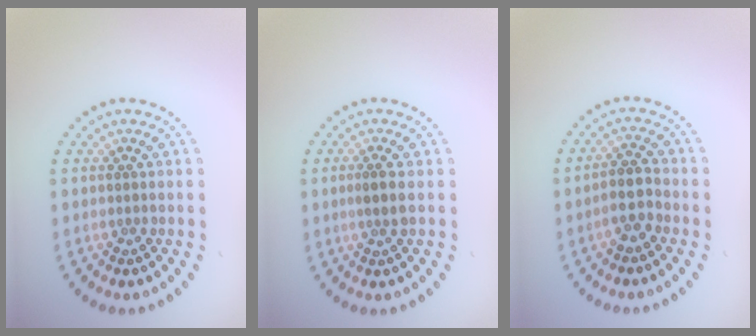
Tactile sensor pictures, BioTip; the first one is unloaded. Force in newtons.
{"total": 1.6, "press": 1.4, "slide": 0.7}
{"total": 2.5, "press": 2.2, "slide": 1.2}